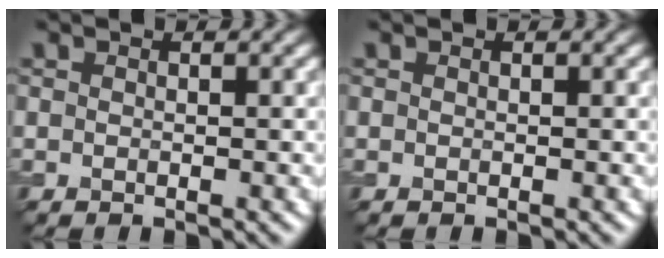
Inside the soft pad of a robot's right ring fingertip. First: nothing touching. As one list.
[{"total": 0.0}]